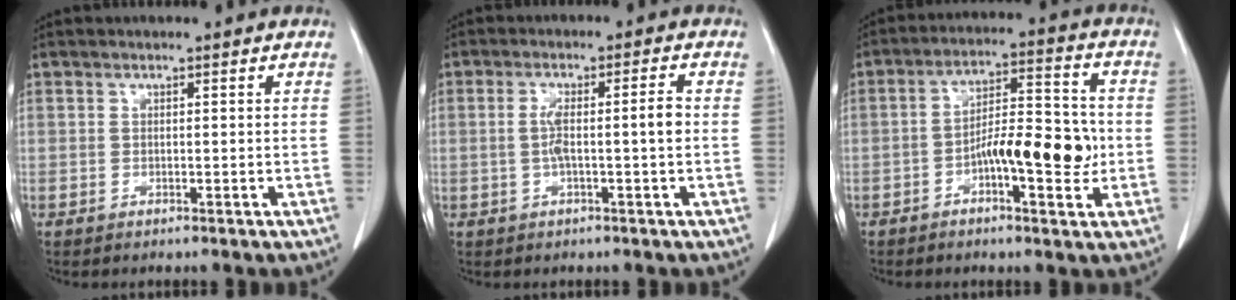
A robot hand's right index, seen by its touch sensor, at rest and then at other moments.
{"total": 5.0, "force": [-0.4, 0.1, 5.0], "torque": [-0.094, 0.011, -0.005]}
{"total": 10.9, "force": [-2.5, 3.1, 10.1], "torque": [-0.163, 0.021, -0.036]}